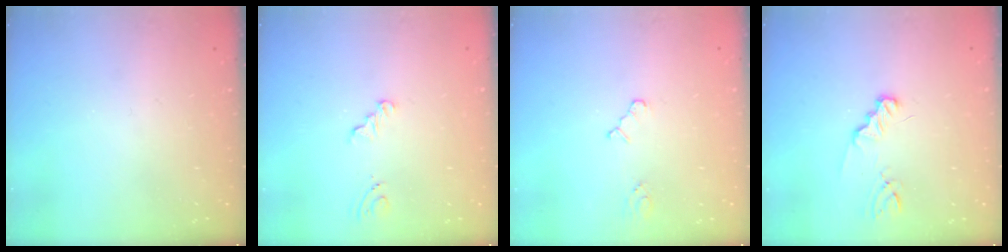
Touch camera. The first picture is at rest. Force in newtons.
{"total": 4.1, "press": 1.0, "slide": 4.0}
{"total": 2.8, "press": 2.8, "slide": 0.4}
{"total": 1.9, "press": 1.9, "slide": 0.2}